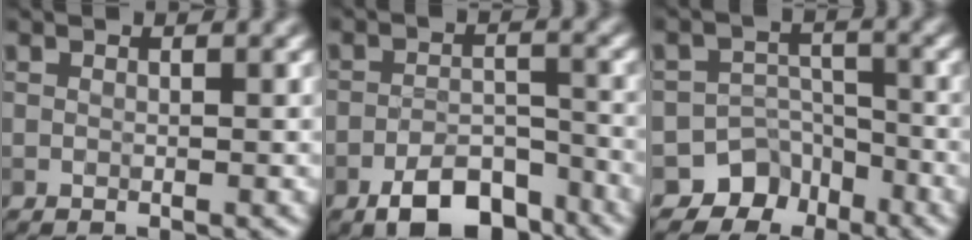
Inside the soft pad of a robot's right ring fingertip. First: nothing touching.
{"total": 6.2, "force": [-4.2, 2.8, 3.6], "torque": [-0.051, 0.000, -0.070]}
{"total": 5.2, "force": [-3.6, 3.7, 0.6], "torque": [0.013, 0.000, -0.051]}